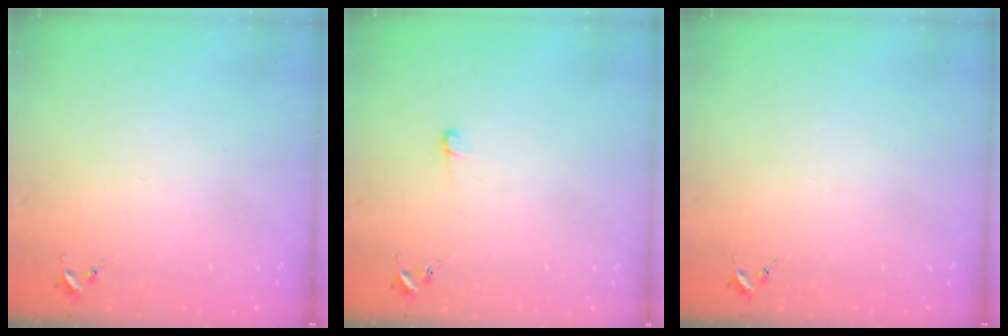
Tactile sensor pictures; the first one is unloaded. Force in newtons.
{"total": 5.4, "press": 5.4, "slide": 0.5}
{"total": 0.0}